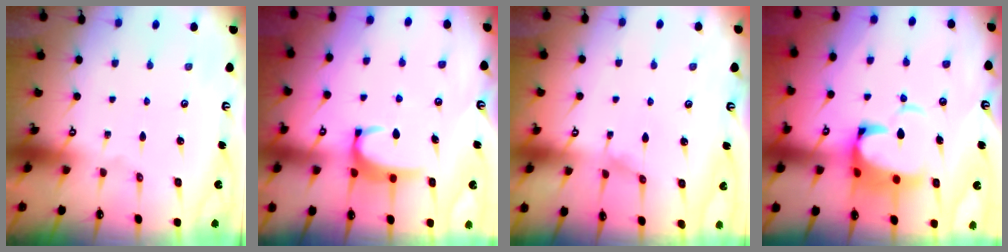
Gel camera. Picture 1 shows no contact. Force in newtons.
{"total": 2.7, "press": 2.7, "slide": 0.5}
{"total": 0.0}
{"total": 5.7, "press": 5.5, "slide": 1.4}